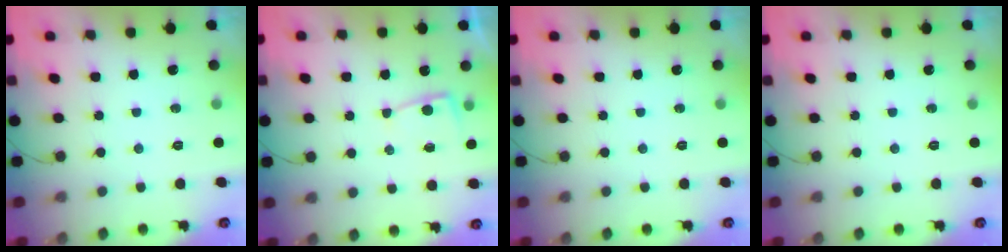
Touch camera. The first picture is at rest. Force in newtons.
{"total": 5.2, "press": 5.2, "slide": 0.5}
{"total": 0.0}
{"total": 0.0}